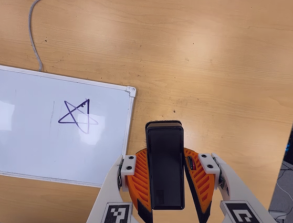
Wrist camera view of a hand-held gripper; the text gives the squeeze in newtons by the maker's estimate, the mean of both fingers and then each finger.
{"total": 7.0, "left": 5.5, "right": 8.5}